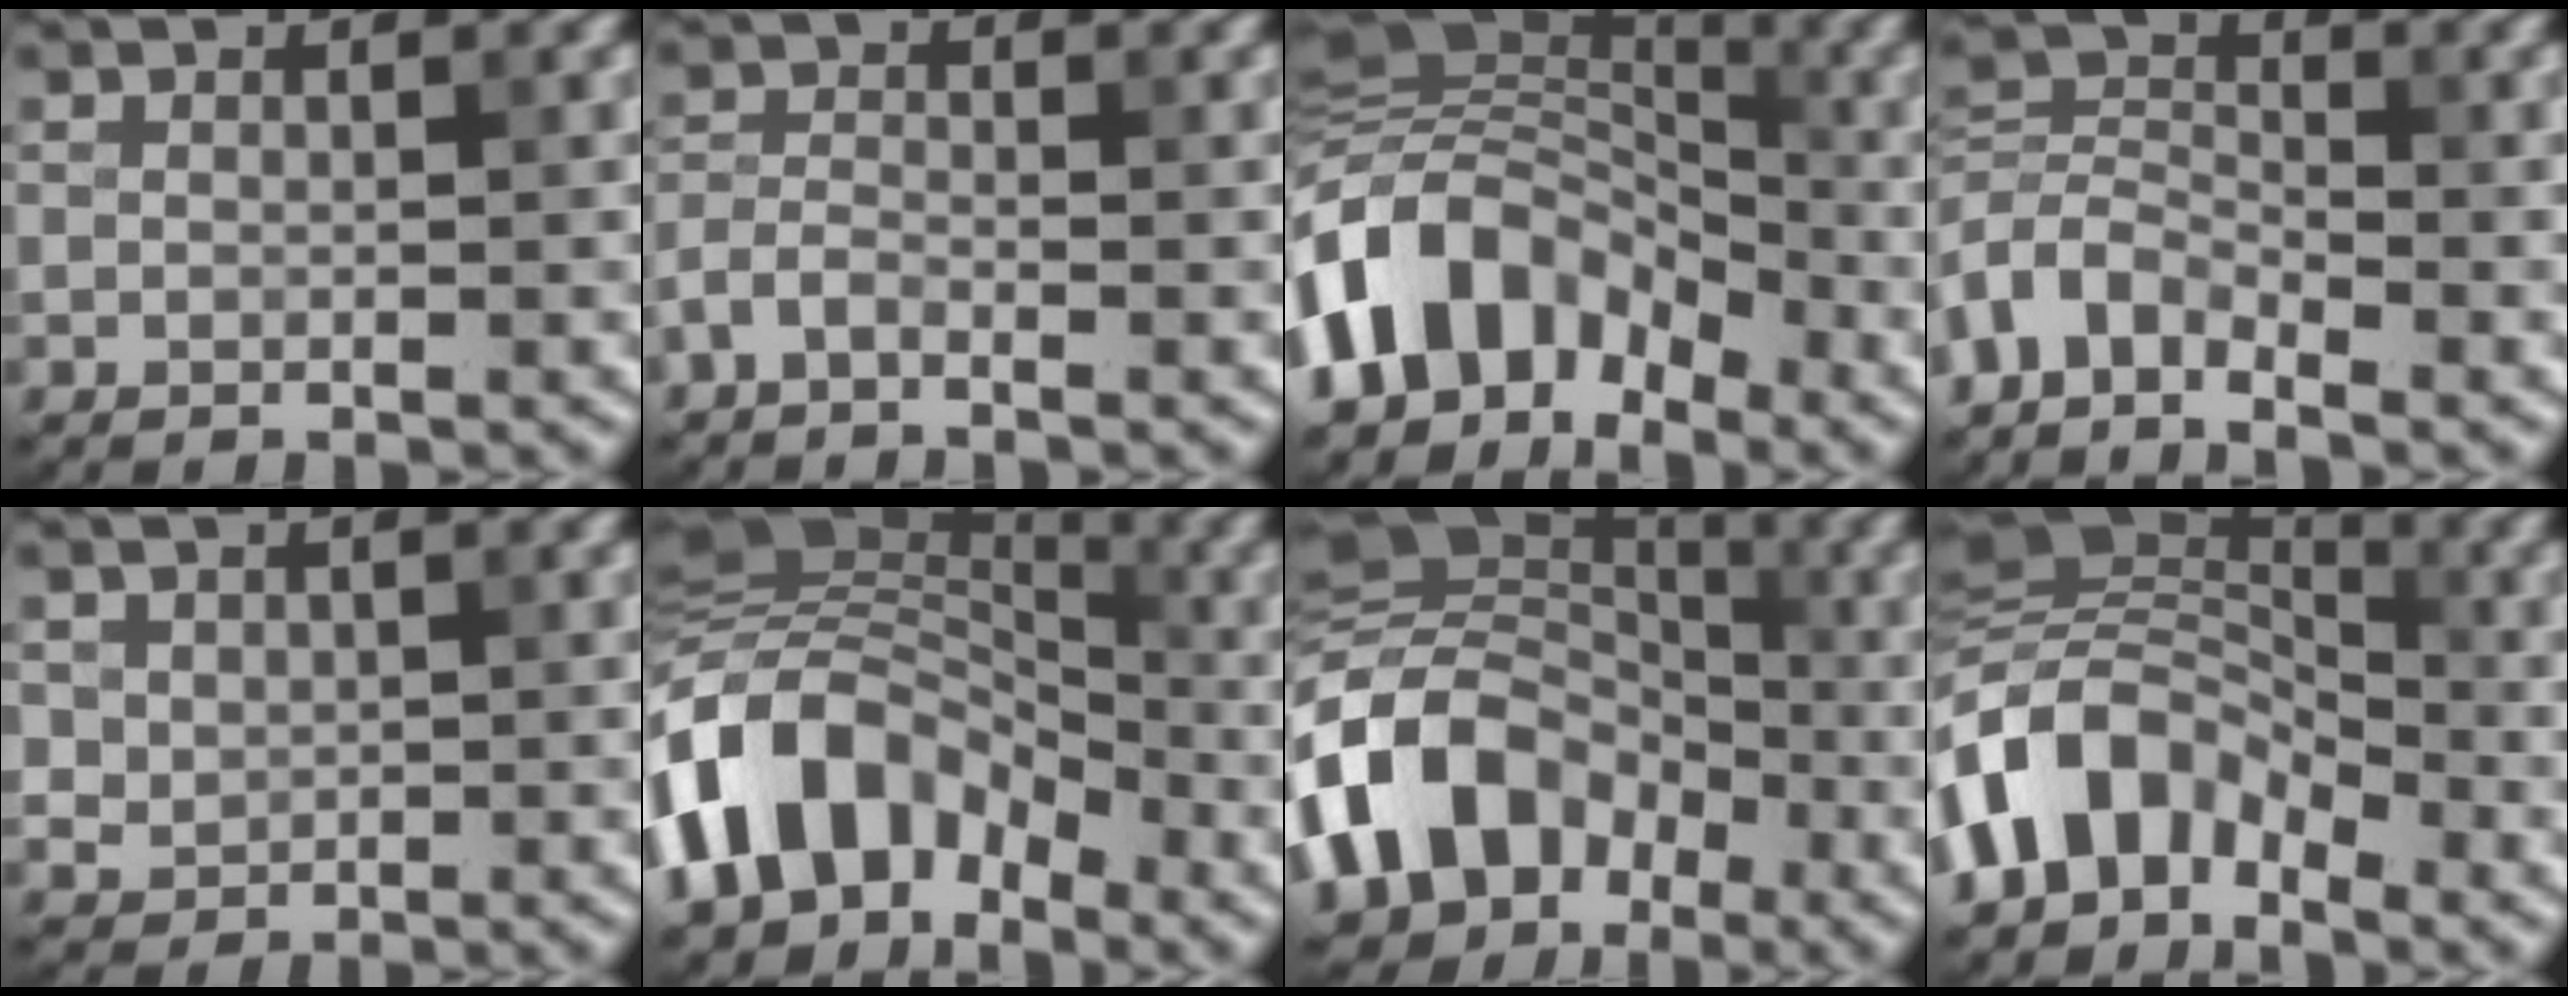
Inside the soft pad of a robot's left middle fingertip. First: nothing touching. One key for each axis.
{"total": 1.8, "fx": -1.4, "fy": 0.5, "fz": 1.0, "tx": -0.025, "ty": 0.004, "tz": -0.037}
{"total": 9.5, "fx": -4.7, "fy": 6.3, "fz": 5.3, "tx": -0.082, "ty": 0.022, "tz": -0.110}
{"total": 4.0, "fx": -2.5, "fy": 2.3, "fz": 2.1, "tx": -0.041, "ty": 0.005, "tz": -0.063}
{"total": 1.7, "fx": 0.5, "fy": 1.5, "fz": 0.5, "tx": -0.010, "ty": -0.008, "tz": 0.024}
{"total": 10.2, "fx": -4.6, "fy": 6.9, "fz": 6.0, "tx": -0.099, "ty": 0.022, "tz": -0.107}
{"total": 11.0, "fx": -4.3, "fy": 8.3, "fz": 5.9, "tx": -0.117, "ty": 0.003, "tz": -0.092}
{"total": 7.8, "fx": -4.1, "fy": 4.5, "fz": 4.9, "tx": -0.081, "ty": 0.015, "tz": -0.093}